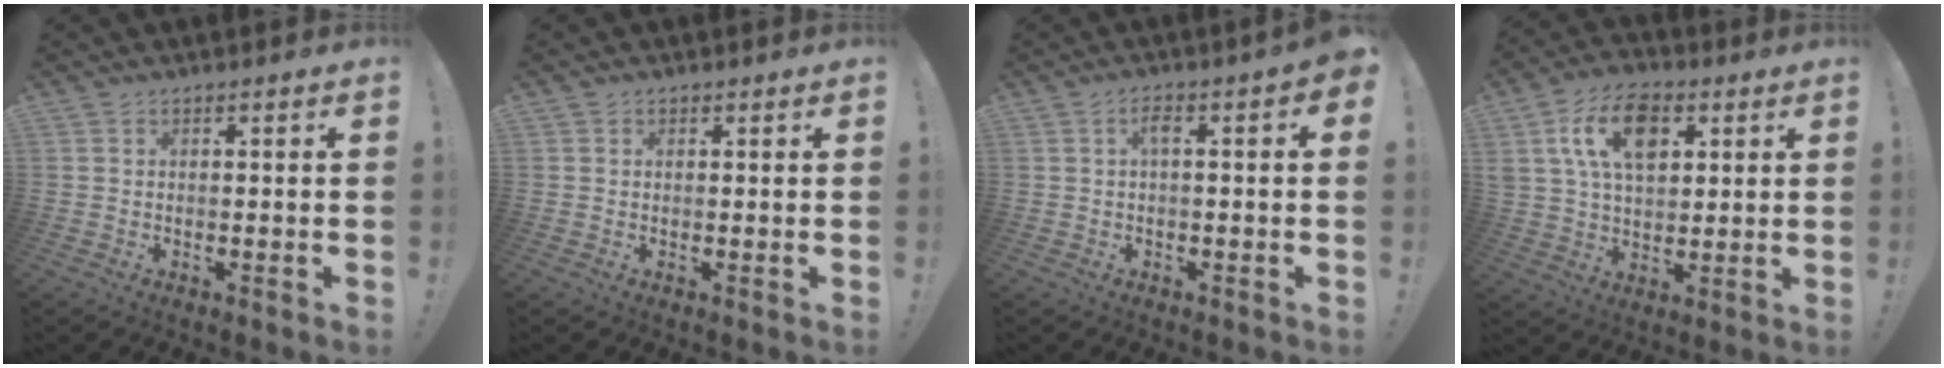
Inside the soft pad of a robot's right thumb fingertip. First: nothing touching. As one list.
[{"total": 0.6, "force": [0.4, 0.5, 0.0], "torque": [0.006, -0.002, 0.007]}, {"total": 3.6, "force": [0.0, 0.6, 3.6], "torque": [-0.073, 0.010, -0.002]}, {"total": 15.4, "force": [5.7, 10.2, 10.0], "torque": [-0.156, -0.001, 0.107]}]